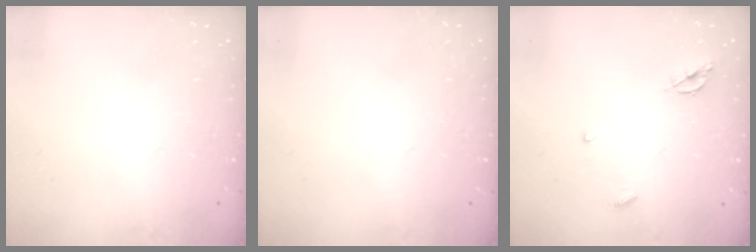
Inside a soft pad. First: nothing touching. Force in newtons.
{"total": 0.0}
{"total": 5.5, "press": 5.5, "slide": 0.6}